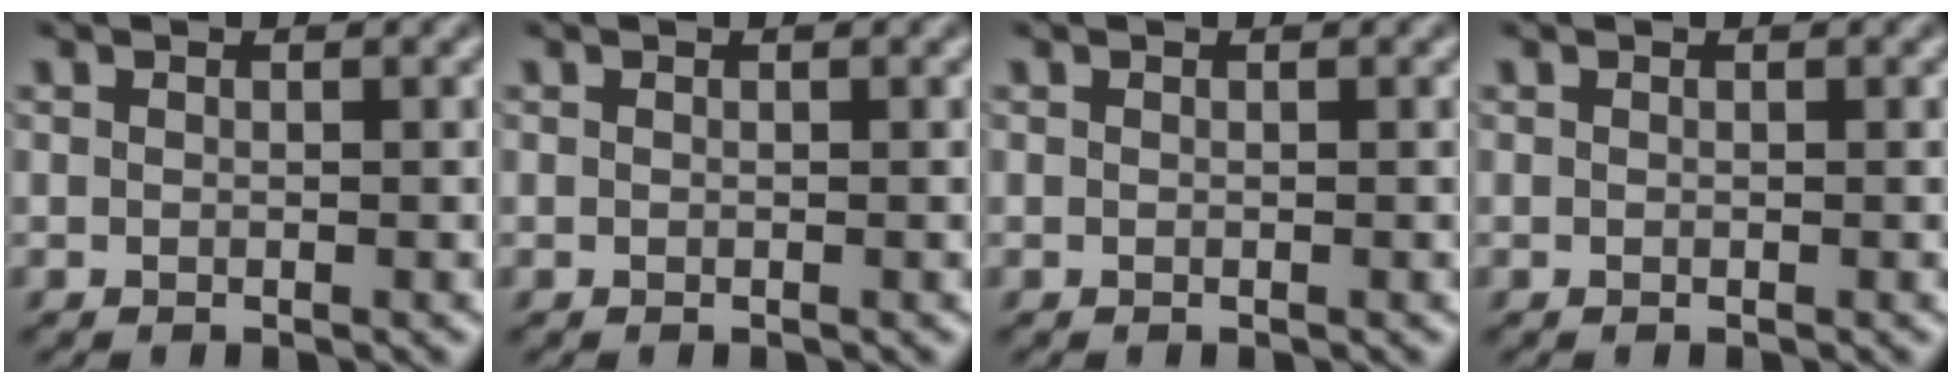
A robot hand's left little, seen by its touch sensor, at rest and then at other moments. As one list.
[{"total": 0.0}, {"total": 0.0}, {"total": 0.0}]